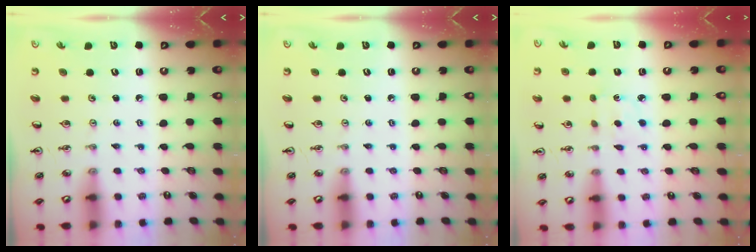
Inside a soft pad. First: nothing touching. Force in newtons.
{"total": 0.0}
{"total": 2.3, "press": 2.3, "slide": 0.3}